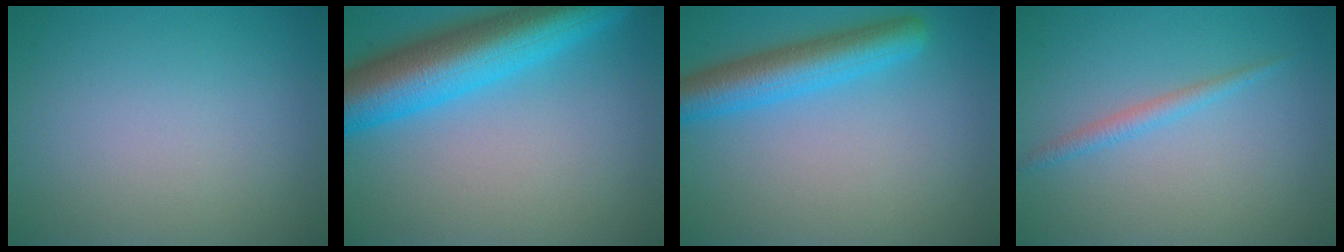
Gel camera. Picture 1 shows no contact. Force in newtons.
{"total": 10.3, "press": 10.3, "slide": 0.5}
{"total": 5.4, "press": 5.4, "slide": 0.2}
{"total": 1.4, "press": 1.4, "slide": 0.1}